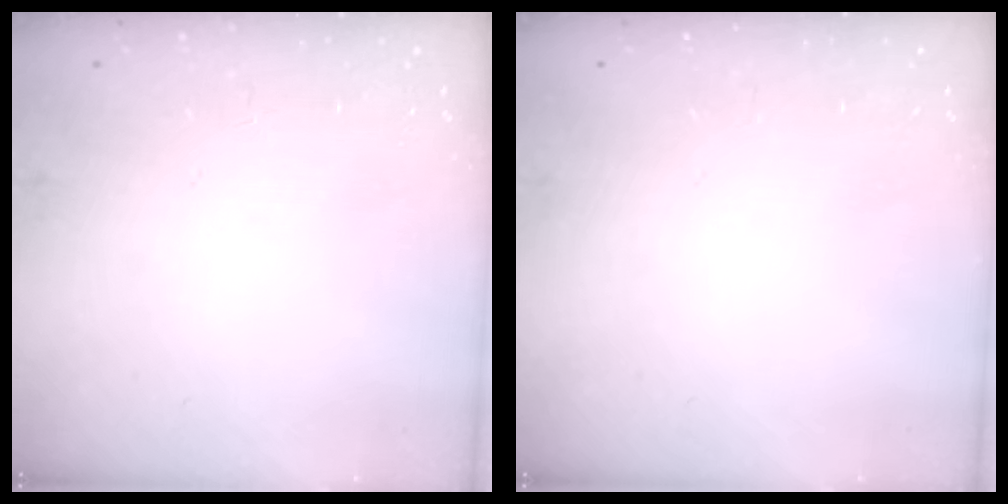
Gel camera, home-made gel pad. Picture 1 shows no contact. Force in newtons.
{"total": 0.0}